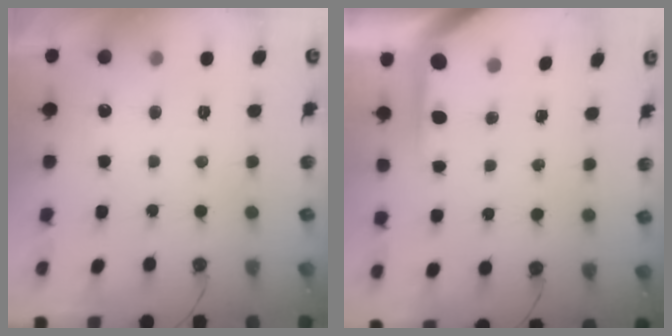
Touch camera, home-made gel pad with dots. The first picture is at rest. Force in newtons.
{"total": 3.5, "press": 3.5, "slide": 0.4}